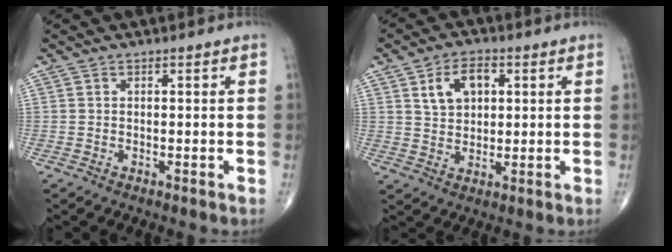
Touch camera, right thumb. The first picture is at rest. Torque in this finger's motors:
{"motor_torque": [-0.29, 1.65, 0.52, 0.43, 0.17]}